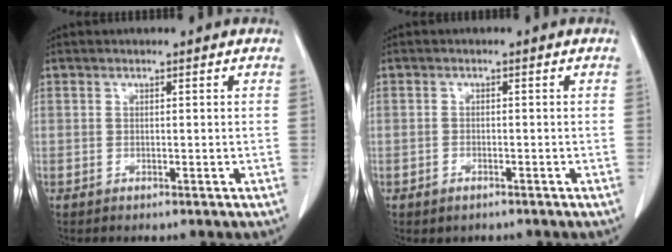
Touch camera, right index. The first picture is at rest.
{"total": 1.3, "force": [-0.8, 0.9, 0.5], "torque": [-0.012, 0.001, -0.006]}